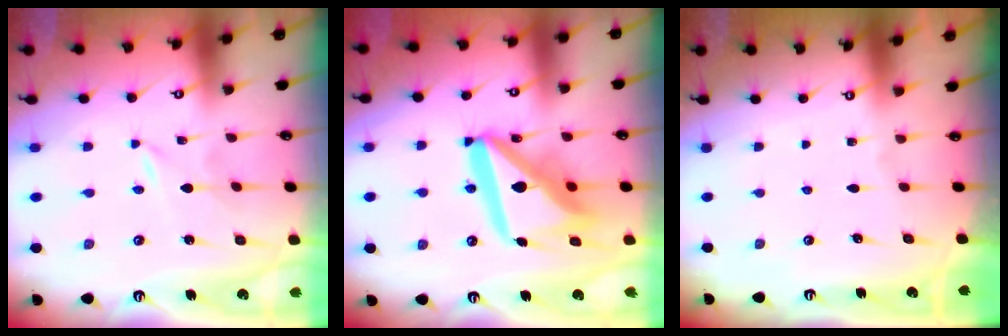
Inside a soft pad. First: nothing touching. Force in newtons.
{"total": 18.5, "press": 18.4, "slide": 2.2}
{"total": 0.0}